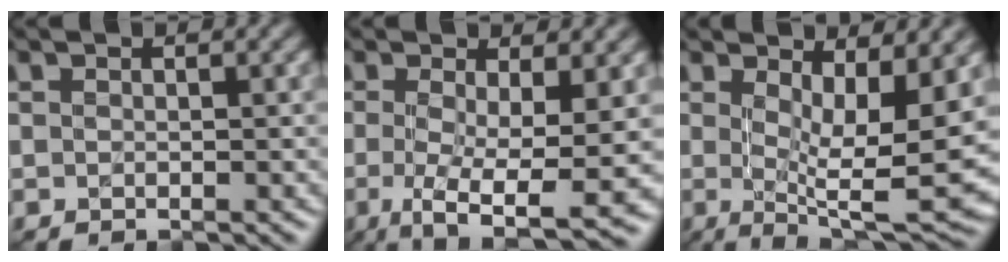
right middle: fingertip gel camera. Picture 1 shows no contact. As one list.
[{"total": 8.0, "force": [-1.6, 1.9, 7.6], "torque": [-0.123, -0.020, -0.022]}, {"total": 9.2, "force": [0.9, 2.6, 8.8], "torque": [-0.136, -0.015, 0.017]}]